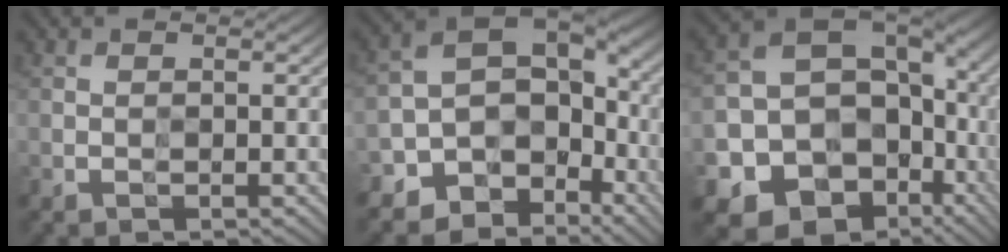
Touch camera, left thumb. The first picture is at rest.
{"total": 10.4, "force": [-4.7, 7.7, 5.2], "torque": [-0.094, -0.027, -0.075]}
{"total": 19.7, "force": [-5.5, 16.2, 9.7], "torque": [-0.196, -0.038, -0.060]}